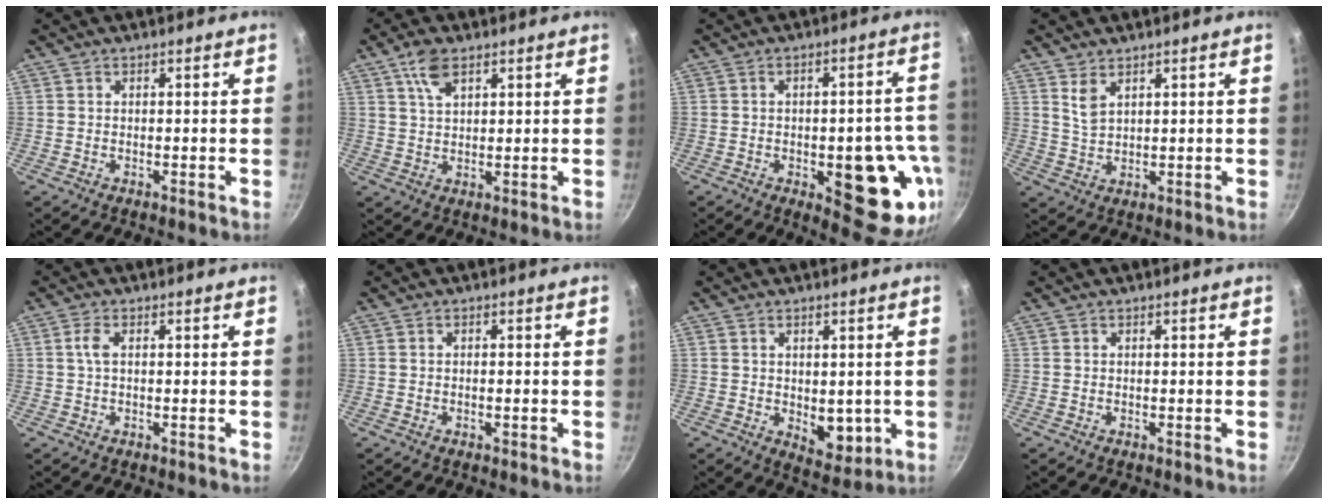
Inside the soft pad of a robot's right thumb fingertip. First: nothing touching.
{"total": 5.7, "force": [3.1, 2.7, 4.0], "torque": [-0.068, -0.007, 0.062]}
{"total": 17.8, "force": [-5.2, 7.2, 15.4], "torque": [-0.125, 0.013, -0.063]}
{"total": 3.7, "force": [2.2, 1.8, 2.4], "torque": [-0.044, -0.017, 0.048]}
{"total": 2.1, "force": [0.2, 0.9, 1.9], "torque": [-0.050, 0.004, 0.002]}
{"total": 1.1, "force": [-0.4, 0.3, 0.9], "torque": [-0.016, 0.002, -0.007]}
{"total": 6.8, "force": [-0.2, 4.3, 5.3], "torque": [-0.055, -0.021, 0.007]}
{"total": 0.0}